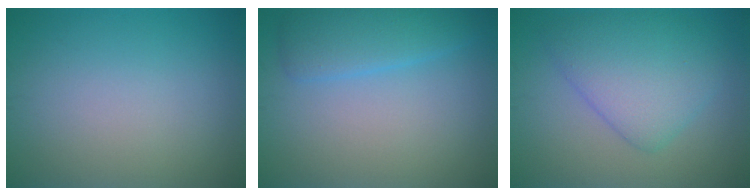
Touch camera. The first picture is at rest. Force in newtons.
{"total": 3.2, "press": 3.2, "slide": 0.1}
{"total": 5.6, "press": 5.6, "slide": 0.0}